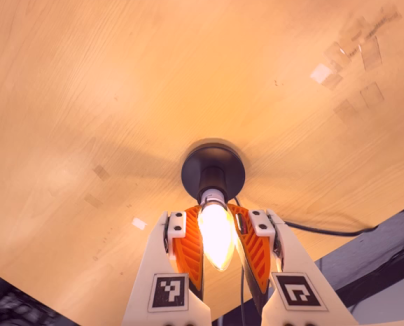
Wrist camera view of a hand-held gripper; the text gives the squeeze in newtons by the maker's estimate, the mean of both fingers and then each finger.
{"total": 25.2, "left": 26.0, "right": 24.4}